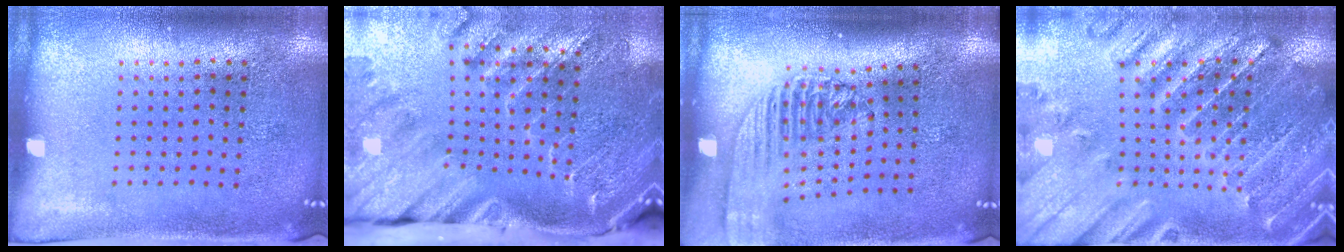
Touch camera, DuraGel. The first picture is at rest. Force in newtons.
{"total": 3.2, "press": 3.0, "slide": 1.1}
{"total": 2.2, "press": 1.7, "slide": 1.4}
{"total": 1.8, "press": 1.8, "slide": 0.3}